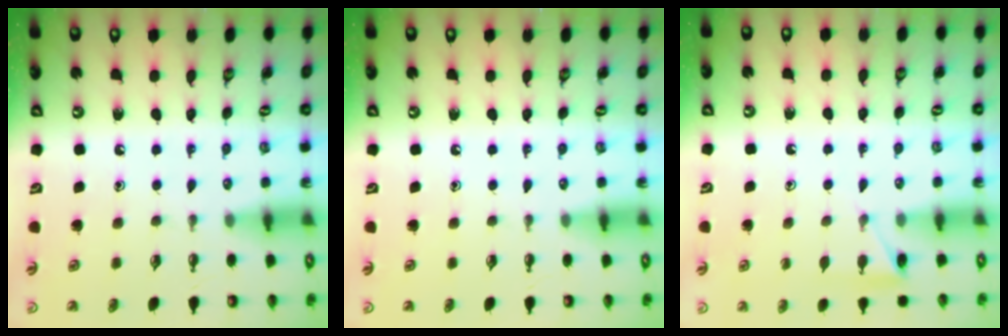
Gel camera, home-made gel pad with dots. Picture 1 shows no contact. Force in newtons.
{"total": 0.0}
{"total": 6.6, "press": 6.6, "slide": 0.6}